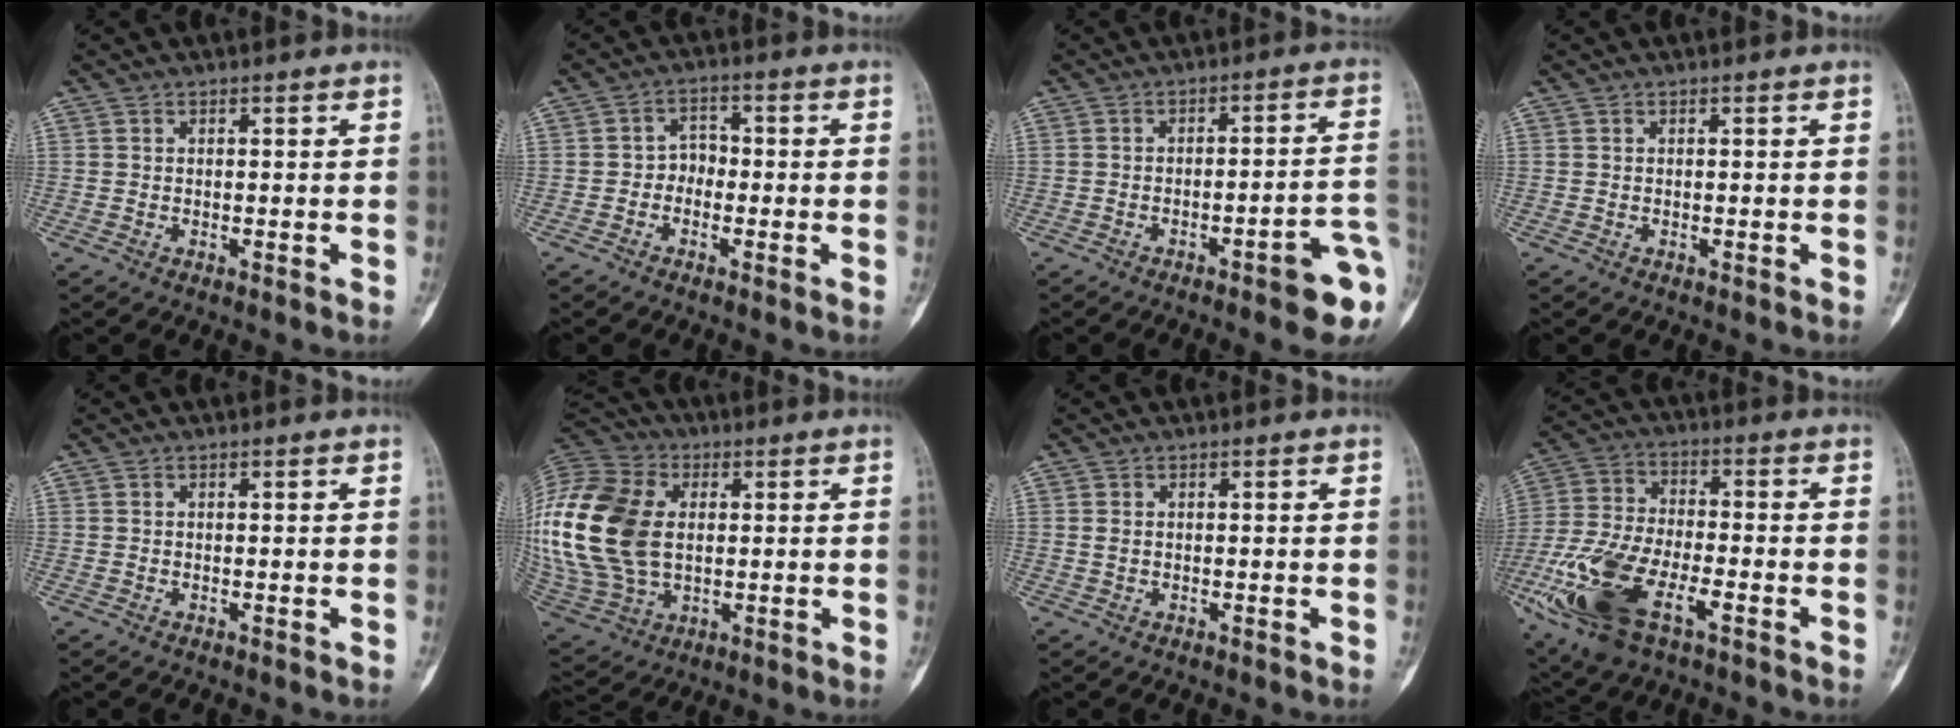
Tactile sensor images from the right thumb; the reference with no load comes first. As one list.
[{"total": 3.2, "force": [-1.1, 2.6, 1.5], "torque": [-0.004, 0.018, -0.031]}, {"total": 10.3, "force": [-4.6, 2.0, 9.0], "torque": [-0.101, 0.030, -0.053]}, {"total": 0.0}, {"total": 0.0}, {"total": 27.5, "force": [2.5, 19.0, 19.7], "torque": [-0.452, 0.009, 0.058]}, {"total": 0.9, "force": [0.2, 0.6, 0.7], "torque": [-0.018, 0.003, 0.007]}, {"total": 18.7, "force": [-7.8, 8.5, 14.8], "torque": [-0.317, 0.007, -0.141]}]